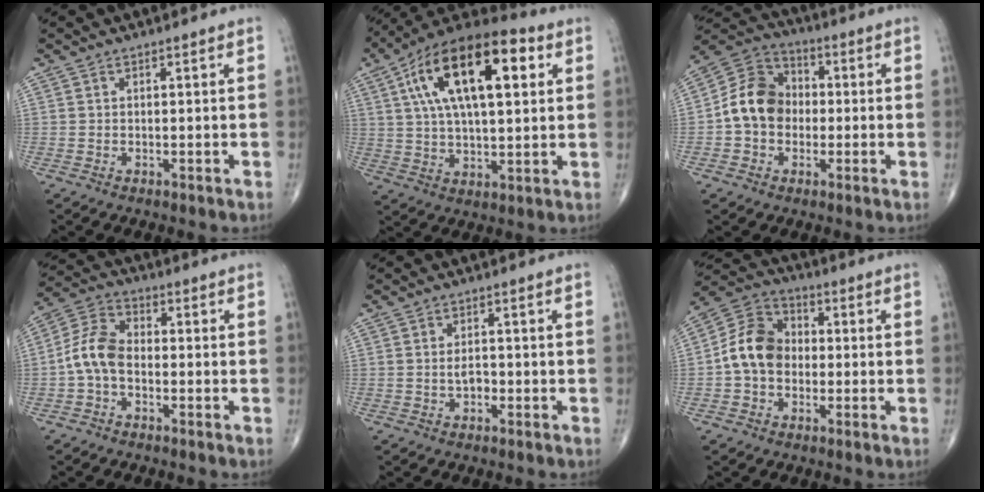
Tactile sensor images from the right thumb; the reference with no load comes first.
{"total": 22.2, "force": [6.9, 9.8, 18.7], "torque": [-0.314, 0.014, 0.107]}
{"total": 11.3, "force": [-0.8, 9.2, 6.5], "torque": [-0.102, 0.036, -0.028]}
{"total": 8.0, "force": [-1.6, 5.1, 5.9], "torque": [-0.114, 0.028, -0.045]}
{"total": 2.1, "force": [-0.5, 1.3, 1.7], "torque": [-0.028, 0.005, -0.009]}
{"total": 10.6, "force": [-0.8, 8.3, 6.6], "torque": [-0.108, 0.036, -0.030]}